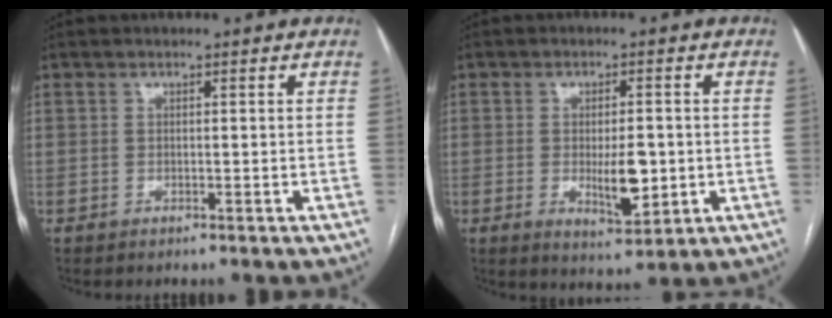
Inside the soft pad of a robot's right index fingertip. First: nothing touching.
{"total": 6.7, "force": [-1.0, 2.1, 6.3], "torque": [-0.103, -0.010, -0.010]}